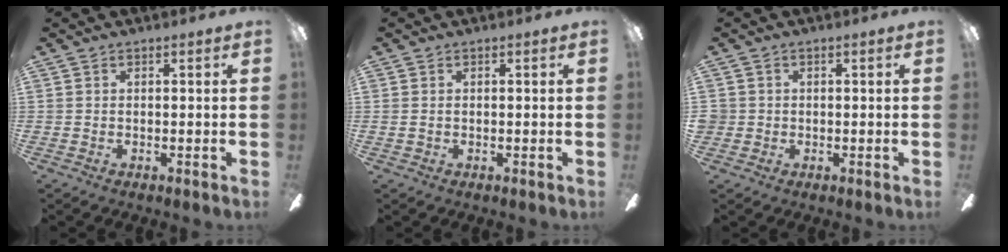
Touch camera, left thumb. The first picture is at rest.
{"total": 0.5, "force": [0.1, 0.4, 0.3], "torque": [-0.006, 0.004, 0.000]}
{"total": 1.8, "force": [0.2, 1.7, 0.2], "torque": [-0.008, 0.001, 0.003]}